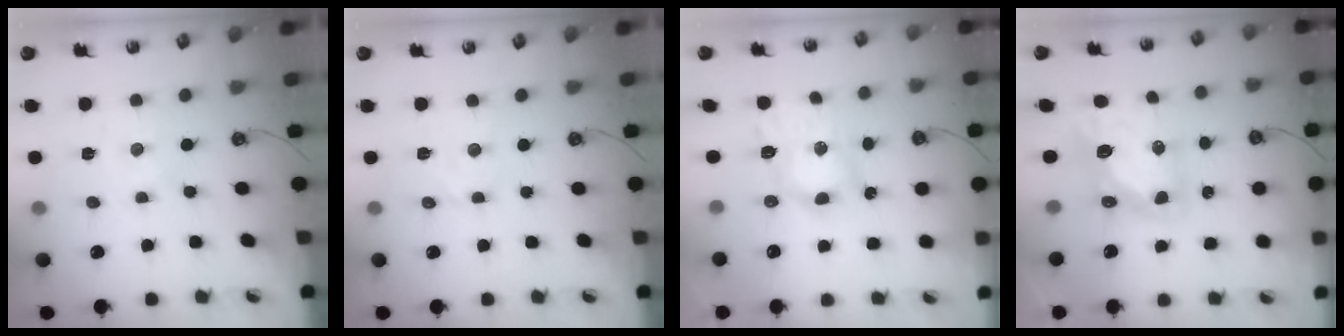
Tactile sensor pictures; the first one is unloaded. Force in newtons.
{"total": 3.1, "press": 3.1, "slide": 0.1}
{"total": 8.6, "press": 8.6, "slide": 0.8}
{"total": 9.4, "press": 9.3, "slide": 1.5}